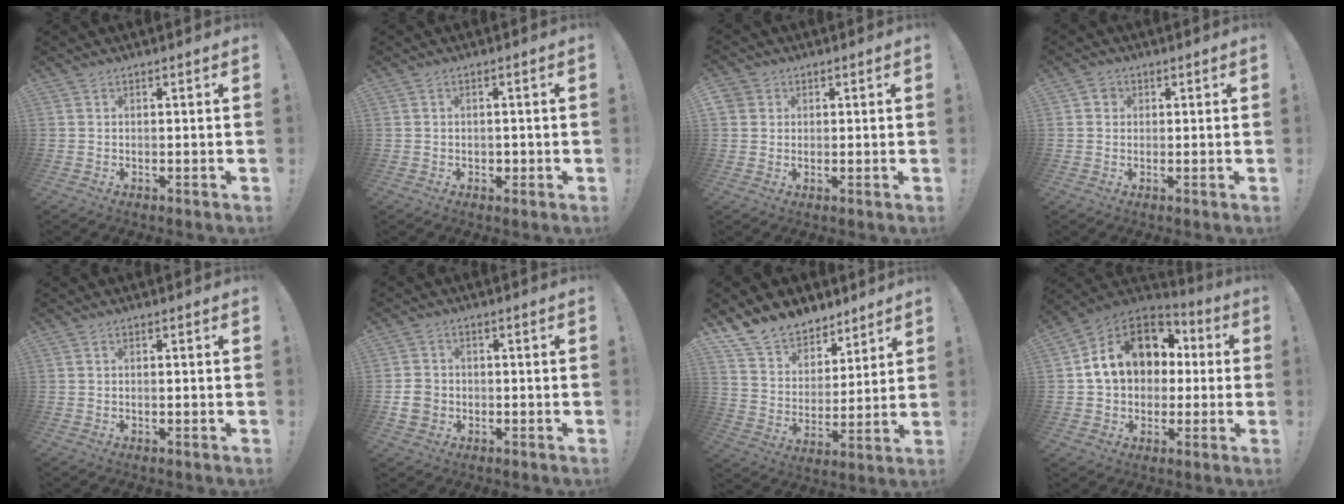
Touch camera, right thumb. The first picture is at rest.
{"total": 1.6, "force": [-0.3, 1.5, 0.6], "torque": [0.001, -0.004, -0.008]}
{"total": 2.7, "force": [1.4, 2.3, 0.4], "torque": [-0.006, -0.002, 0.026]}
{"total": 1.9, "force": [0.4, 1.8, 0.6], "torque": [-0.010, 0.004, 0.007]}
{"total": 0.6, "force": [-0.3, -0.1, 0.5], "torque": [0.000, -0.005, -0.007]}
{"total": 6.1, "force": [-1.2, 5.2, 2.8], "torque": [-0.052, 0.011, -0.022]}
{"total": 13.0, "force": [10.3, 7.5, 2.8], "torque": [-0.063, -0.076, 0.200]}
{"total": 16.9, "force": [4.6, 12.9, 9.9], "torque": [-0.161, -0.005, 0.095]}